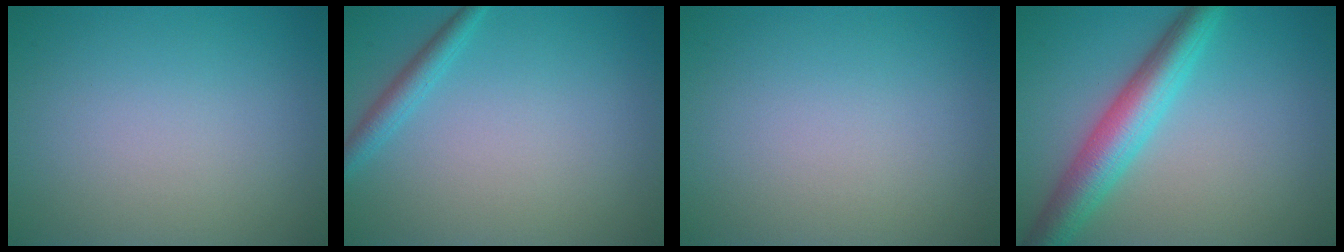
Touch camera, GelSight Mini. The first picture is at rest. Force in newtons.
{"total": 1.9, "press": 1.9, "slide": 0.0}
{"total": 0.0}
{"total": 5.6, "press": 5.6, "slide": 0.2}